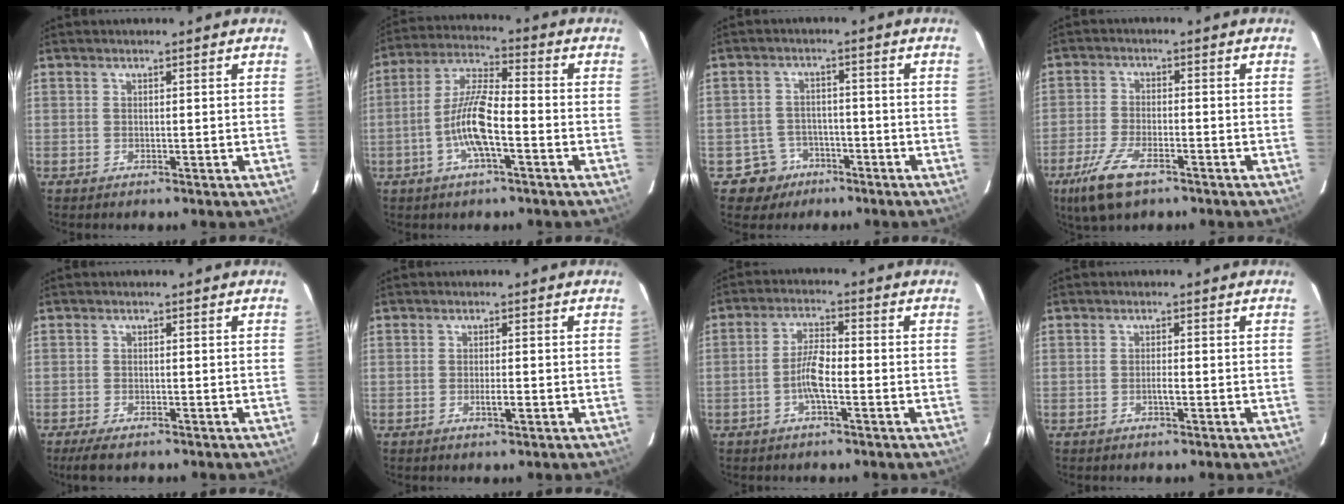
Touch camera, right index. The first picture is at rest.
{"total": 9.9, "force": [-3.0, 1.9, 9.2], "torque": [-0.187, 0.010, -0.059]}
{"total": 5.0, "force": [-2.5, 4.3, -0.3], "torque": [0.009, 0.013, -0.034]}
{"total": 7.7, "force": [-4.8, 2.3, 5.6], "torque": [-0.122, -0.015, -0.082]}
{"total": 3.2, "force": [-2.3, 1.0, 2.0], "torque": [-0.041, -0.009, -0.033]}
{"total": 1.9, "force": [-0.7, 0.2, 1.8], "torque": [-0.032, -0.002, -0.011]}
{"total": 5.2, "force": [-1.5, 1.0, 4.8], "torque": [-0.098, 0.008, -0.032]}
{"total": 1.3, "force": [-0.5, 0.1, 1.2], "torque": [-0.024, 0.001, -0.010]}